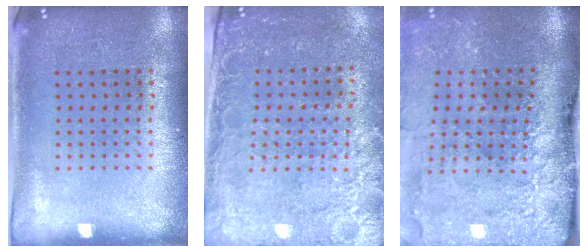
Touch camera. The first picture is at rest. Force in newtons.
{"total": 2.8, "press": 2.6, "slide": 1.1}
{"total": 4.9, "press": 3.8, "slide": 3.2}